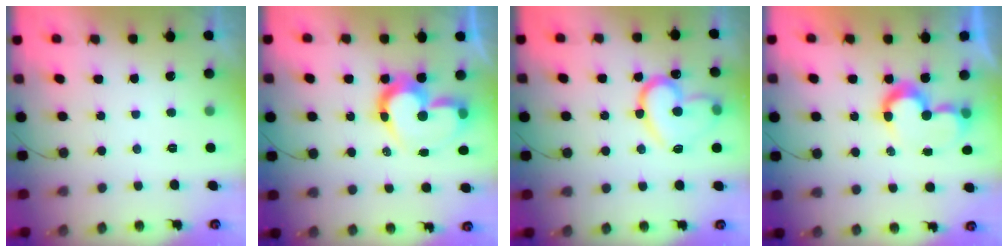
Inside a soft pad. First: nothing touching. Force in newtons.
{"total": 13.6, "press": 13.5, "slide": 1.3}
{"total": 15.2, "press": 15.2, "slide": 0.8}
{"total": 9.4, "press": 9.4, "slide": 0.6}